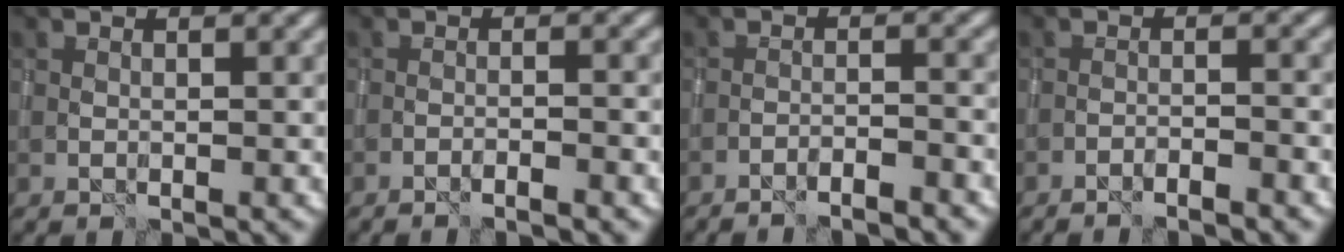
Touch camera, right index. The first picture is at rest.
{"total": 1.8, "force": [-1.4, 0.2, 1.2], "torque": [-0.019, 0.011, -0.030]}
{"total": 3.3, "force": [-3.0, 0.4, 1.3], "torque": [-0.018, 0.008, -0.048]}
{"total": 2.4, "force": [-2.2, 0.2, 1.1], "torque": [-0.017, 0.007, -0.037]}